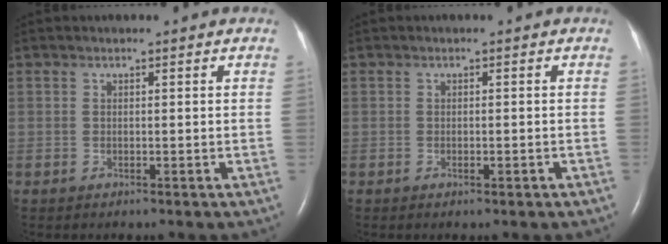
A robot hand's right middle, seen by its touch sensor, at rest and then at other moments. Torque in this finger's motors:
{"motor_torque": [-0.30, -0.06, 0.00, -0.02]}